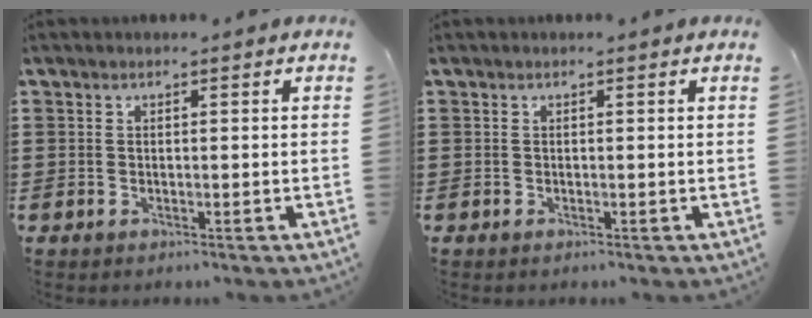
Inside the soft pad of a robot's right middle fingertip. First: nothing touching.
{"total": 0.0}